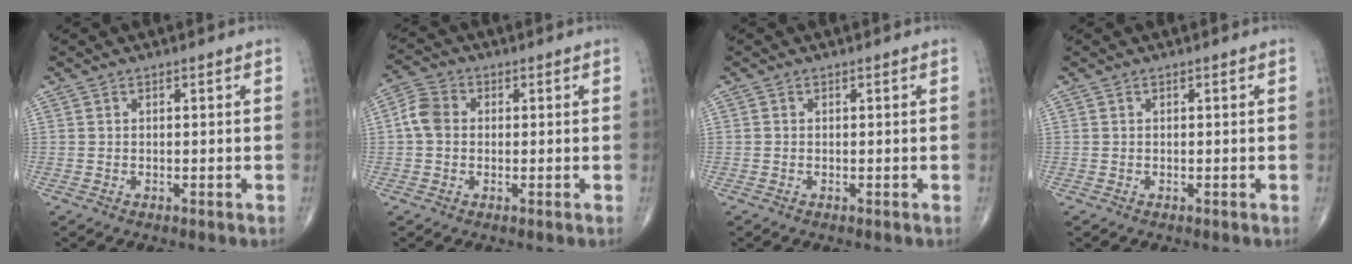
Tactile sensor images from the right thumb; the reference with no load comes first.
{"total": 5.1, "force": [0.2, 4.1, 3.0], "torque": [-0.056, 0.015, -0.006]}
{"total": 0.0}
{"total": 0.0}